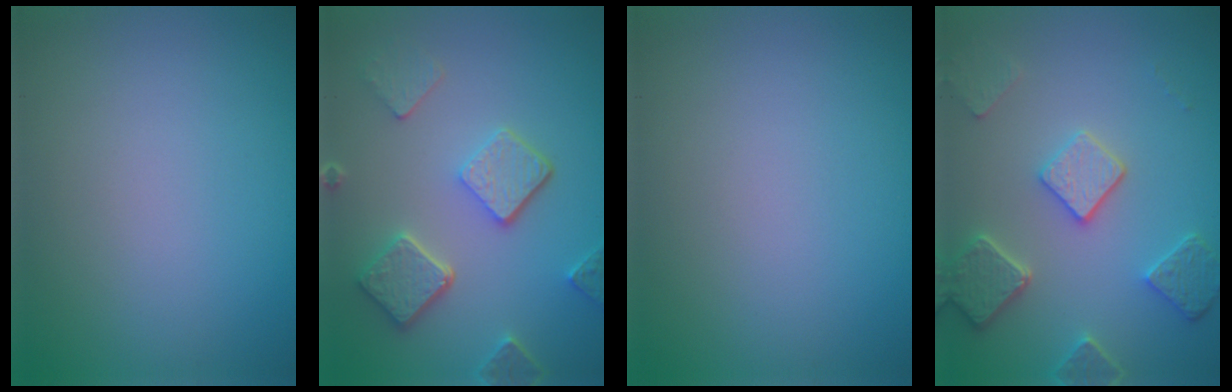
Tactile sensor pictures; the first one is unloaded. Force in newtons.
{"total": 5.1, "press": 3.9, "slide": 3.2}
{"total": 0.0}
{"total": 4.6, "press": 3.8, "slide": 2.6}